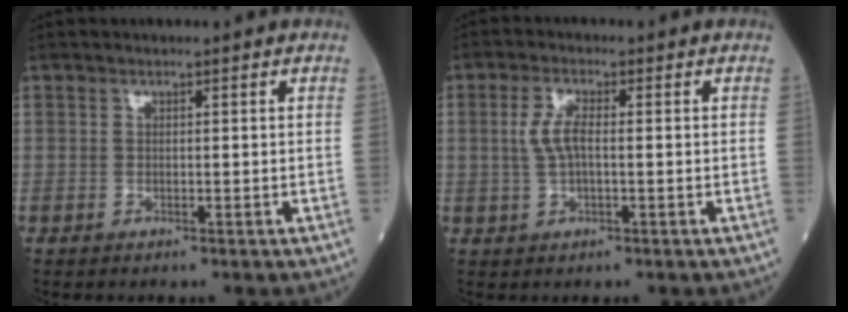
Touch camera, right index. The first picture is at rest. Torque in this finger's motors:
{"motor_torque": [0.01, -0.12, 0.27, 0.03]}